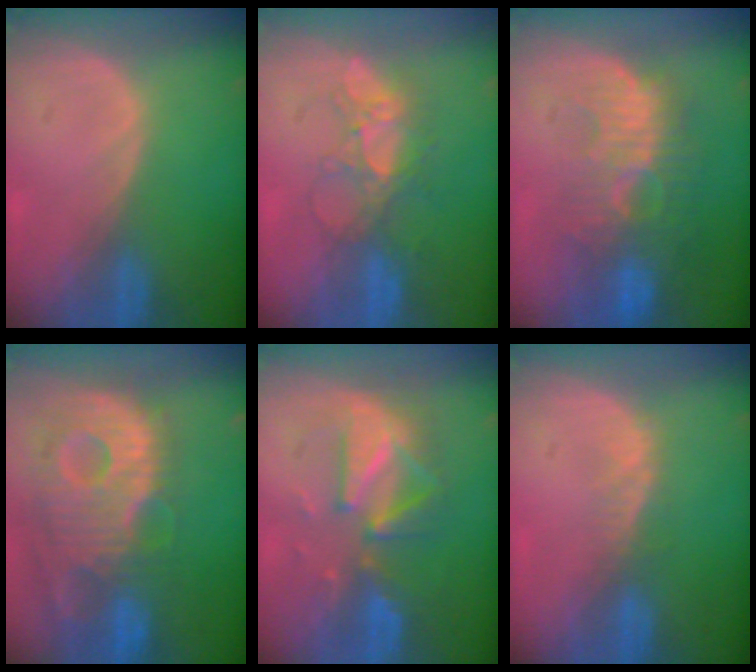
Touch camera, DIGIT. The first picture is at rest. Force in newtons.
{"total": 6.0, "press": 5.8, "slide": 1.6}
{"total": 10.7, "press": 9.4, "slide": 5.0}
{"total": 13.6, "press": 11.8, "slide": 6.8}
{"total": 8.1, "press": 8.0, "slide": 0.6}
{"total": 2.3, "press": 1.9, "slide": 1.4}